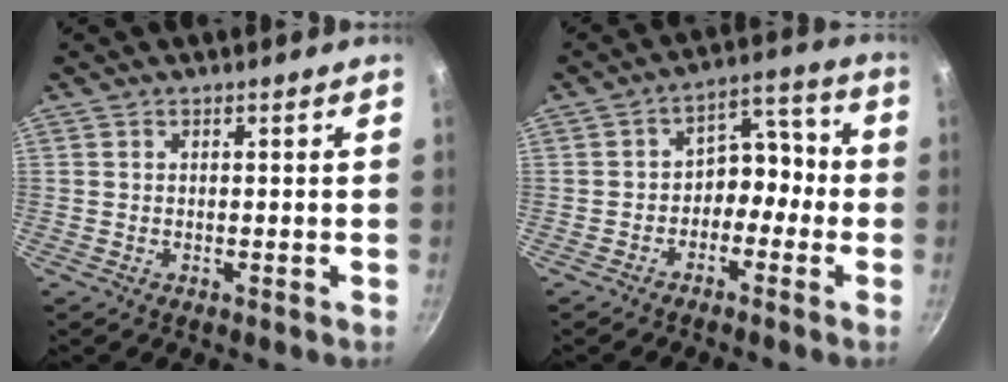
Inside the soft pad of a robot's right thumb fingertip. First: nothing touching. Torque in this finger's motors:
{"motor_torque": [-0.15, 0.18, 0.00, 0.00, 0.06]}